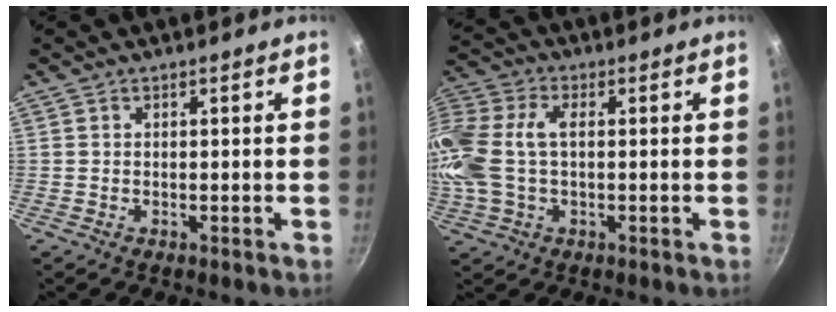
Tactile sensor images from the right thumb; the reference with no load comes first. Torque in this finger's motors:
{"motor_torque": [0.30, 0.49, 1.55, -0.54, 0.28]}